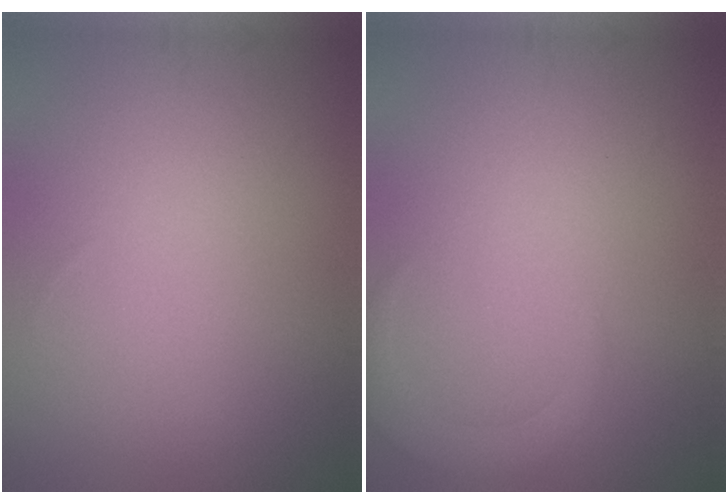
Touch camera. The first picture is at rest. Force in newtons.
{"total": 2.1, "press": 2.1, "slide": 0.3}